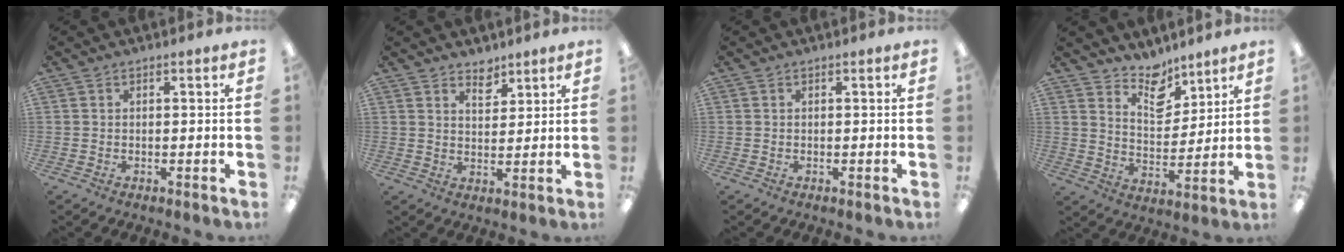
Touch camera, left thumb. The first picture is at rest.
{"total": 4.5, "force": [3.8, 2.2, 1.1], "torque": [0.001, -0.026, 0.065]}
{"total": 0.0}
{"total": 9.2, "force": [7.9, 4.0, 2.3], "torque": [-0.028, -0.059, 0.146]}